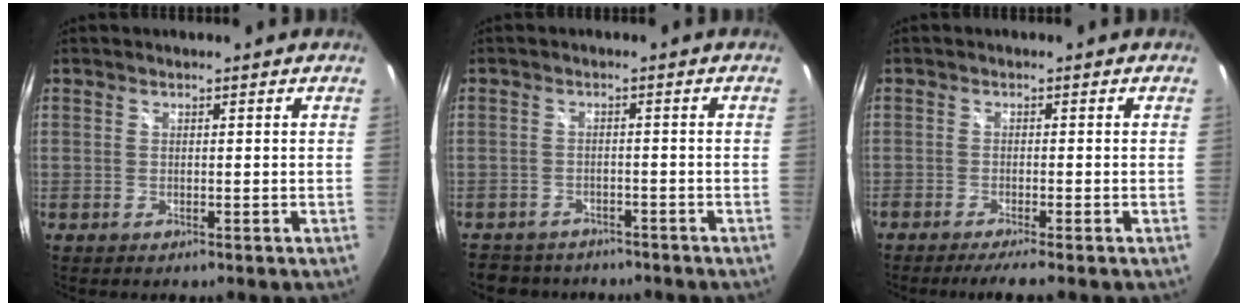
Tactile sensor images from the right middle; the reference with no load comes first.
{"total": 8.0, "force": [-6.8, 3.8, 1.8], "torque": [-0.049, 0.001, -0.101]}
{"total": 3.6, "force": [-2.9, -0.7, 2.0], "torque": [-0.041, -0.013, -0.052]}